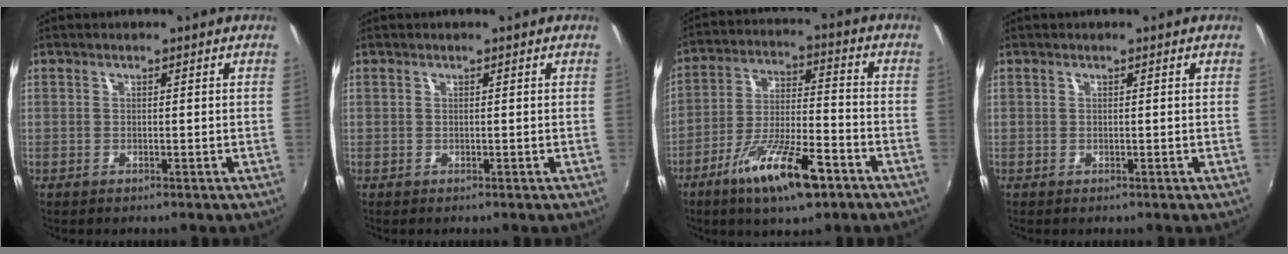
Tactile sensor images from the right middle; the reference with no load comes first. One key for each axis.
{"total": 0.0}
{"total": 14.2, "fx": -8.5, "fy": 3.5, "fz": 10.8, "tx": -0.213, "ty": -0.019, "tz": -0.150}
{"total": 0.0}